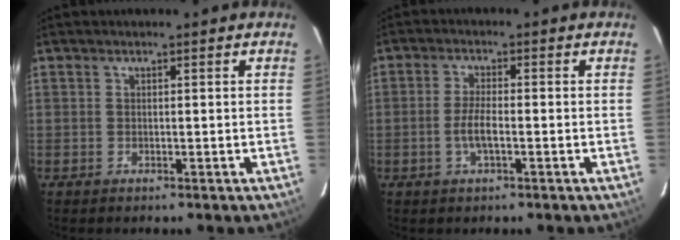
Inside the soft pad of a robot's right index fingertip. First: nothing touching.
{"total": 4.0, "force": [-1.2, 1.0, 3.7], "torque": [-0.077, -0.001, -0.023]}